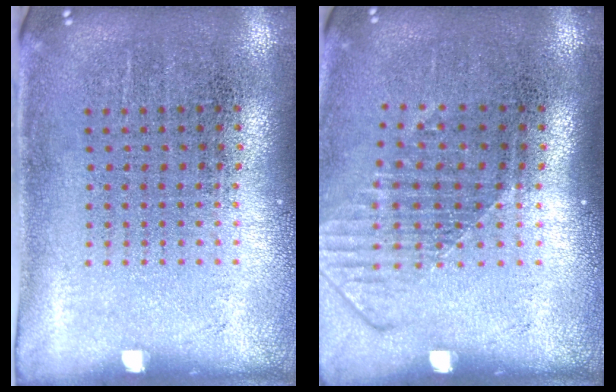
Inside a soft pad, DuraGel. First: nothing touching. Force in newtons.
{"total": 1.6, "press": 1.2, "slide": 1.0}